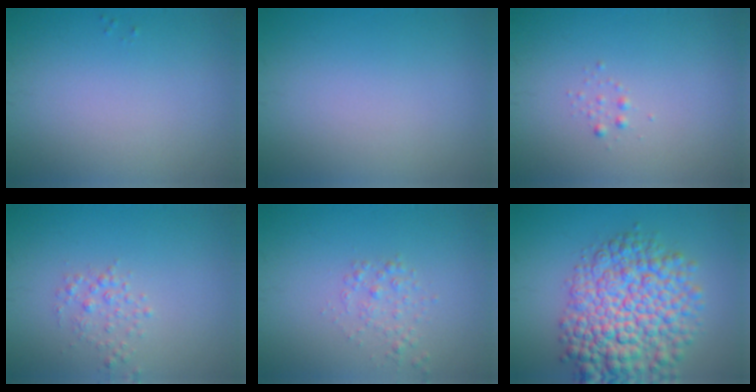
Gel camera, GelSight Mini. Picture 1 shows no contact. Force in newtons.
{"total": 0.0}
{"total": 0.6, "press": 0.6, "slide": 0.0}
{"total": 1.5, "press": 1.5, "slide": 0.0}
{"total": 1.4, "press": 1.4, "slide": 0.1}
{"total": 10.1, "press": 10.1, "slide": 0.3}